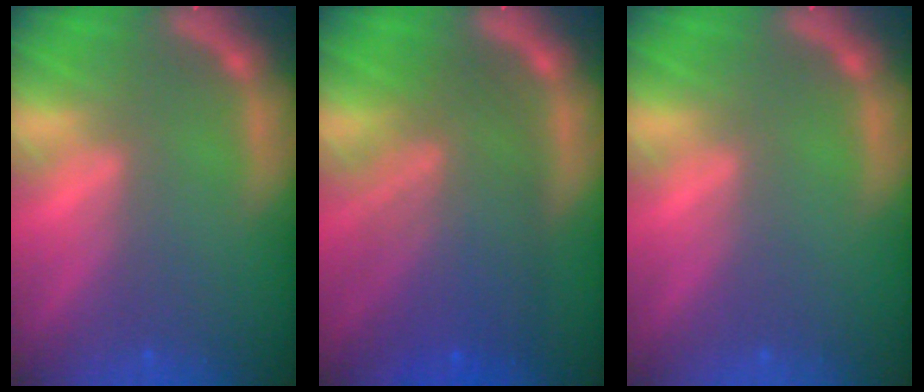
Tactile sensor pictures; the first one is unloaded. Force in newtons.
{"total": 9.1}
{"total": 0.0}